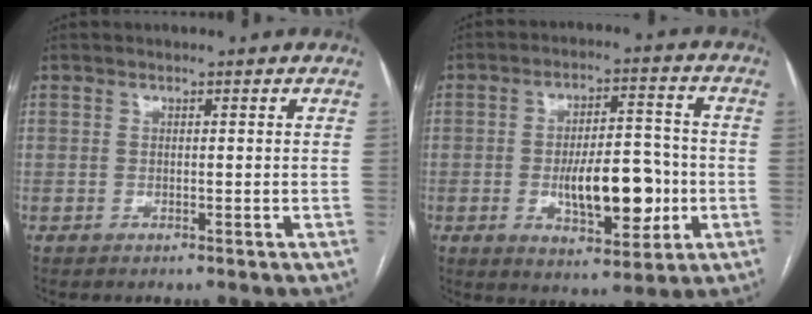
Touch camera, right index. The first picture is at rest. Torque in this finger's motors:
{"motor_torque": [1.75, -0.28, 0.56, 0.14]}